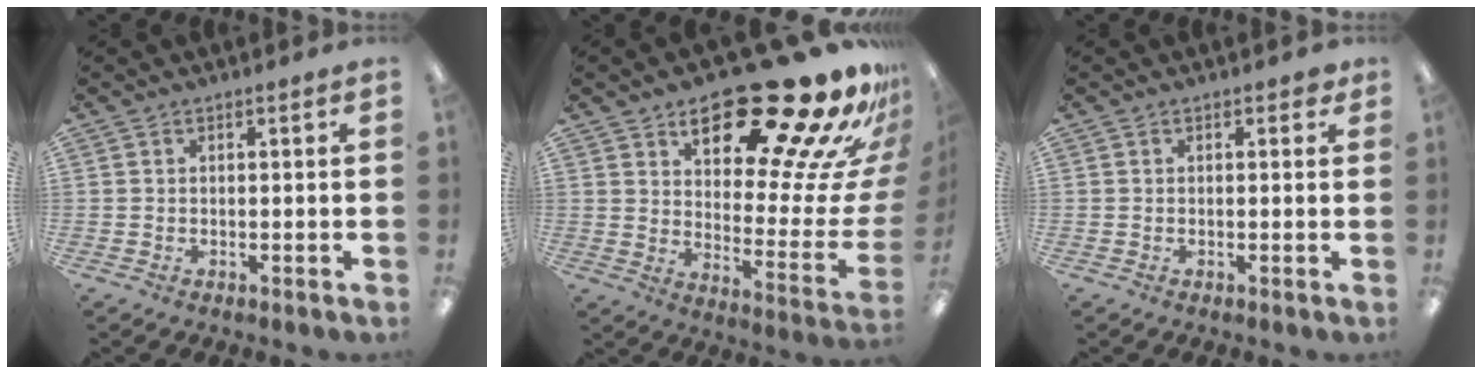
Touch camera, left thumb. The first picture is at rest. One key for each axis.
{"total": 26.5, "fx": 19.1, "fy": 7.7, "fz": 16.7, "tx": -0.211, "ty": -0.144, "tz": 0.301}
{"total": 1.2, "fx": 0.6, "fy": 0.7, "fz": 0.8, "tx": -0.010, "ty": 0.001, "tz": 0.009}